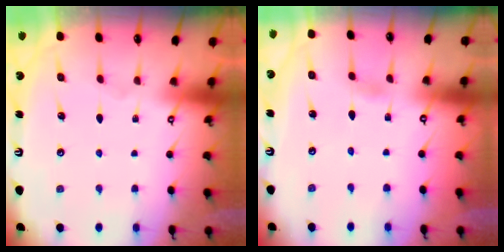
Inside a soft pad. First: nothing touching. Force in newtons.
{"total": 1.6, "press": 1.6, "slide": 0.2}